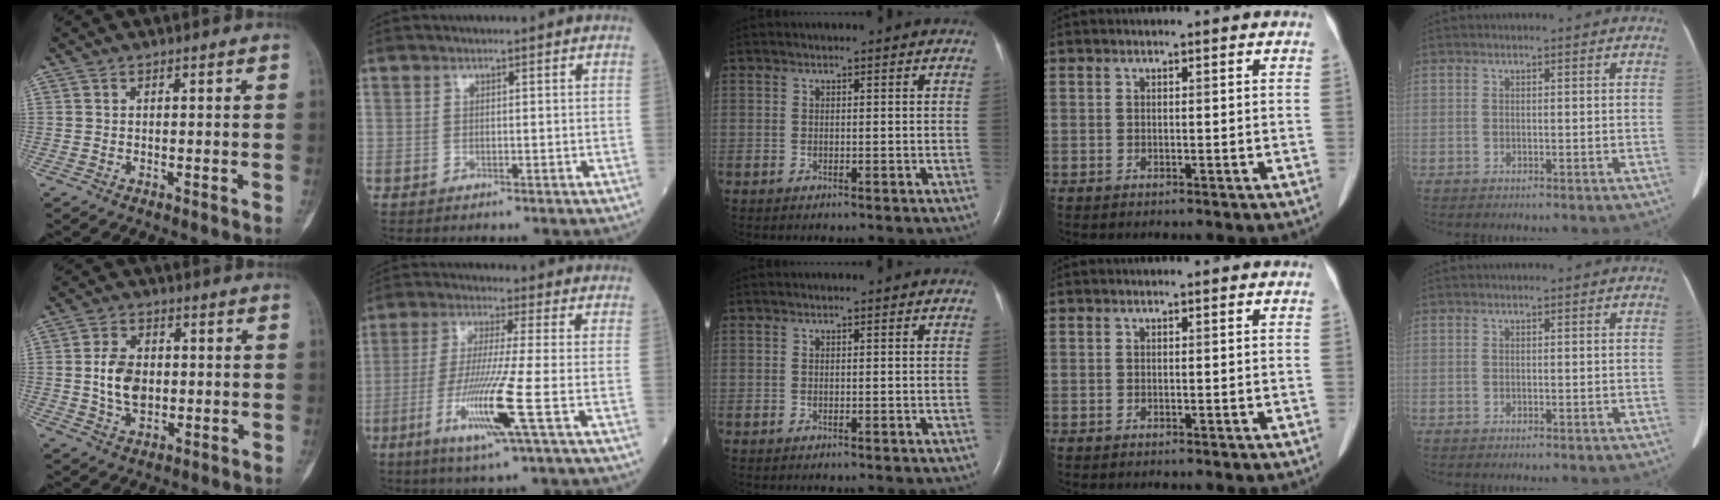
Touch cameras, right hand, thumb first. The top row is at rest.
{"thumb": {"total": 4.6, "force": [0.0, 3.4, 3.1], "torque": [-0.044, 0.002, 0.000]}, "index": {"total": 4.2, "force": [-0.9, -0.9, 4.0], "torque": [-0.084, -0.013, -0.018]}}